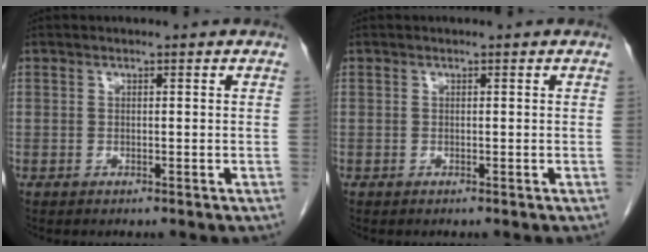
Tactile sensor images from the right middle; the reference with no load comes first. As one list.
[{"total": 0.0}]